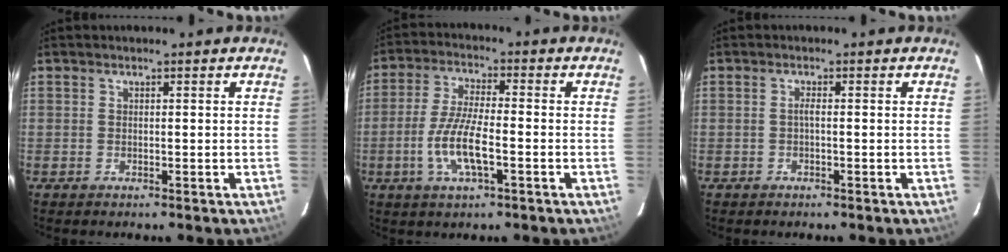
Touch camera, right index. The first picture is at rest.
{"total": 9.0, "force": [-2.9, 2.1, 8.2], "torque": [-0.171, -0.003, -0.059]}
{"total": 0.8, "force": [-0.2, 0.0, 0.7], "torque": [-0.013, 0.003, -0.006]}